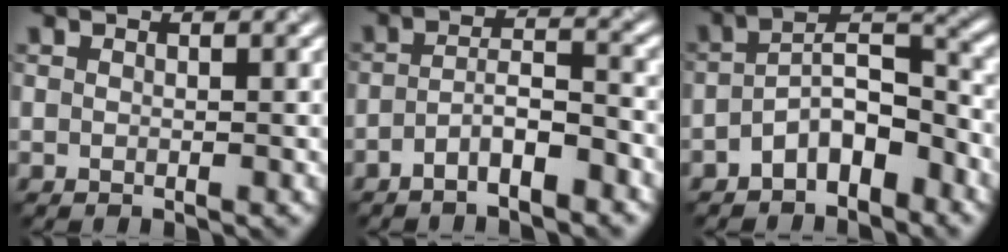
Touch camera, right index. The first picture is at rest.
{"total": 3.5, "force": [-2.1, 1.0, 2.6], "torque": [-0.049, 0.012, -0.043]}
{"total": 5.7, "force": [-3.3, 2.6, 3.9], "torque": [-0.061, 0.015, -0.067]}